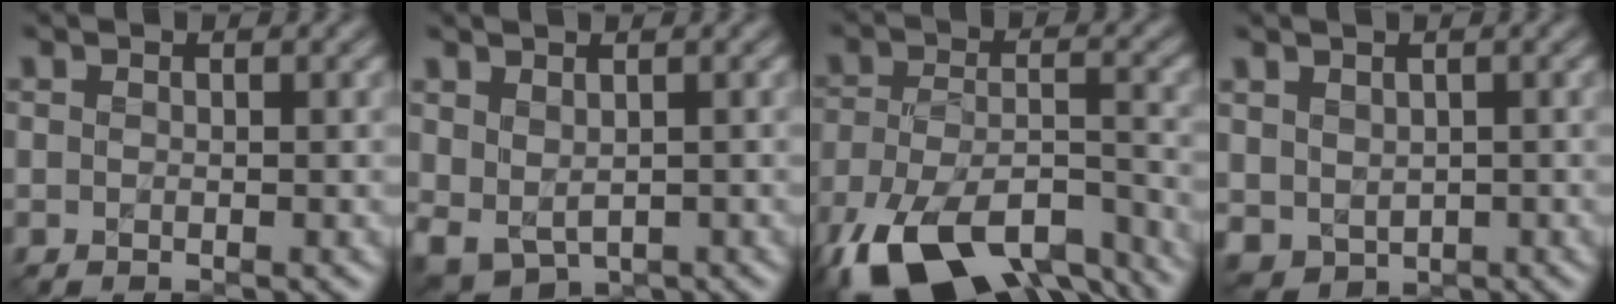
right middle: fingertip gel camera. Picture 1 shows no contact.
{"total": 2.4, "force": [0.7, 1.8, 1.5], "torque": [-0.032, -0.011, 0.022]}
{"total": 14.7, "force": [-11.0, 5.8, 7.9], "torque": [-0.180, -0.027, -0.165]}
{"total": 2.3, "force": [0.7, 2.0, 1.0], "torque": [-0.025, -0.006, 0.019]}